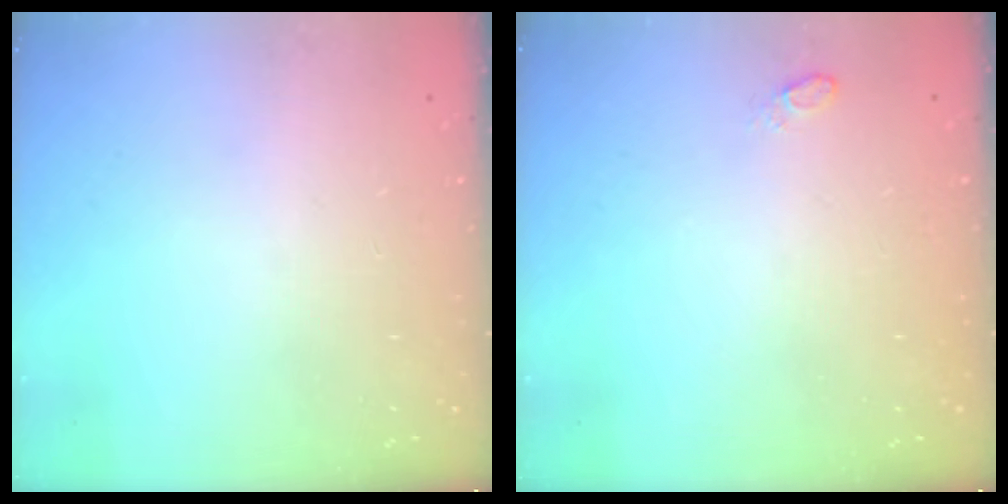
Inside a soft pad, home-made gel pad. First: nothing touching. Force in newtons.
{"total": 4.0, "press": 3.7, "slide": 1.5}